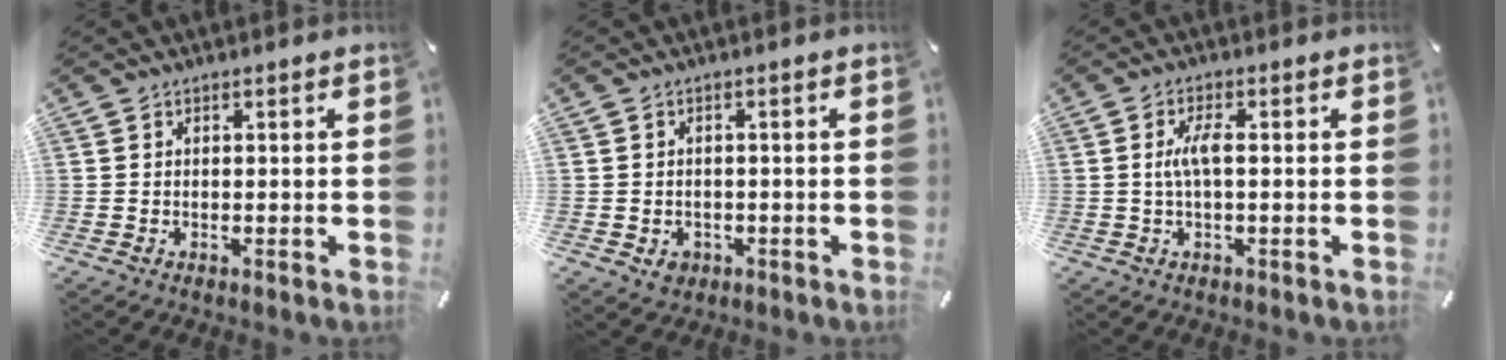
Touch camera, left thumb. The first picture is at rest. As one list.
[{"total": 3.0, "force": [-1.0, 2.5, 1.3], "torque": [-0.013, 0.002, -0.019]}, {"total": 4.9, "force": [0.0, 1.5, 4.7], "torque": [-0.095, 0.003, -0.004]}]